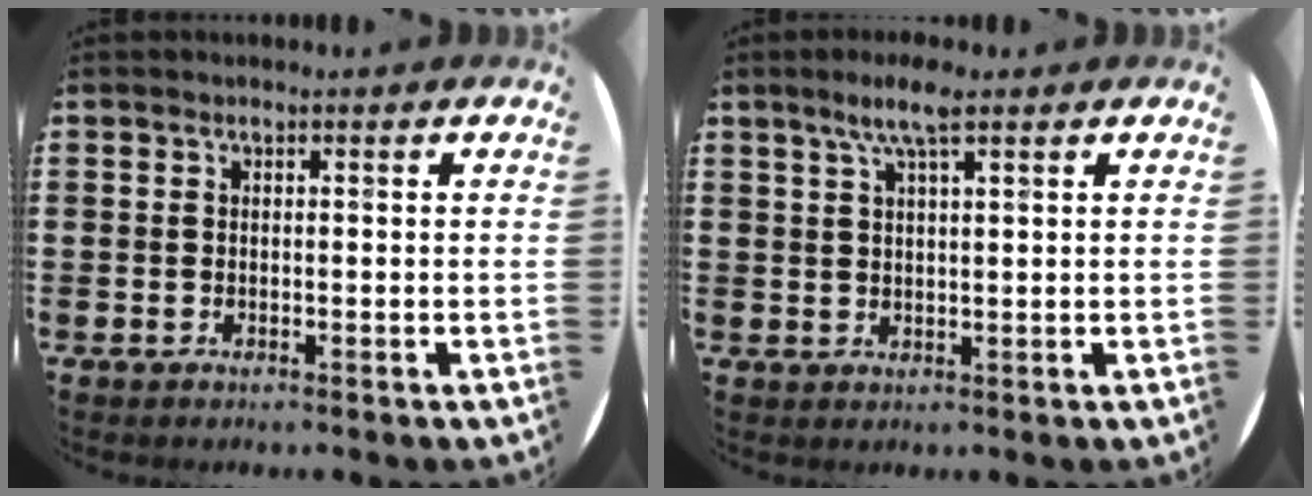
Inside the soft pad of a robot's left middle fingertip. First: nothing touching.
{"total": 4.8, "force": [3.1, 0.9, 3.5], "torque": [-0.075, 0.008, 0.053]}